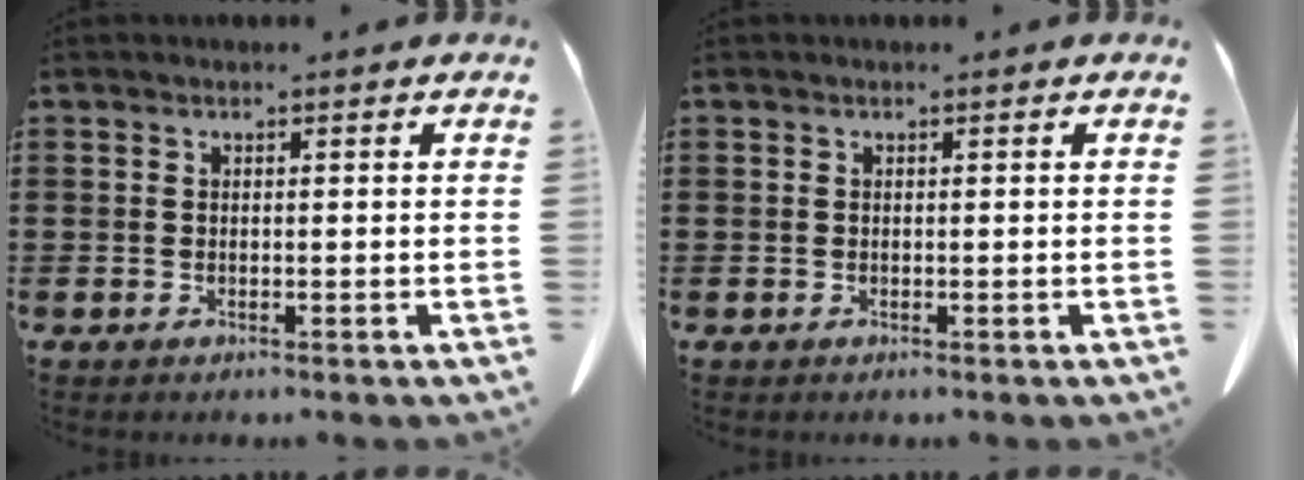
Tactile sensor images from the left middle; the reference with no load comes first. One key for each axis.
{"total": 0.0}